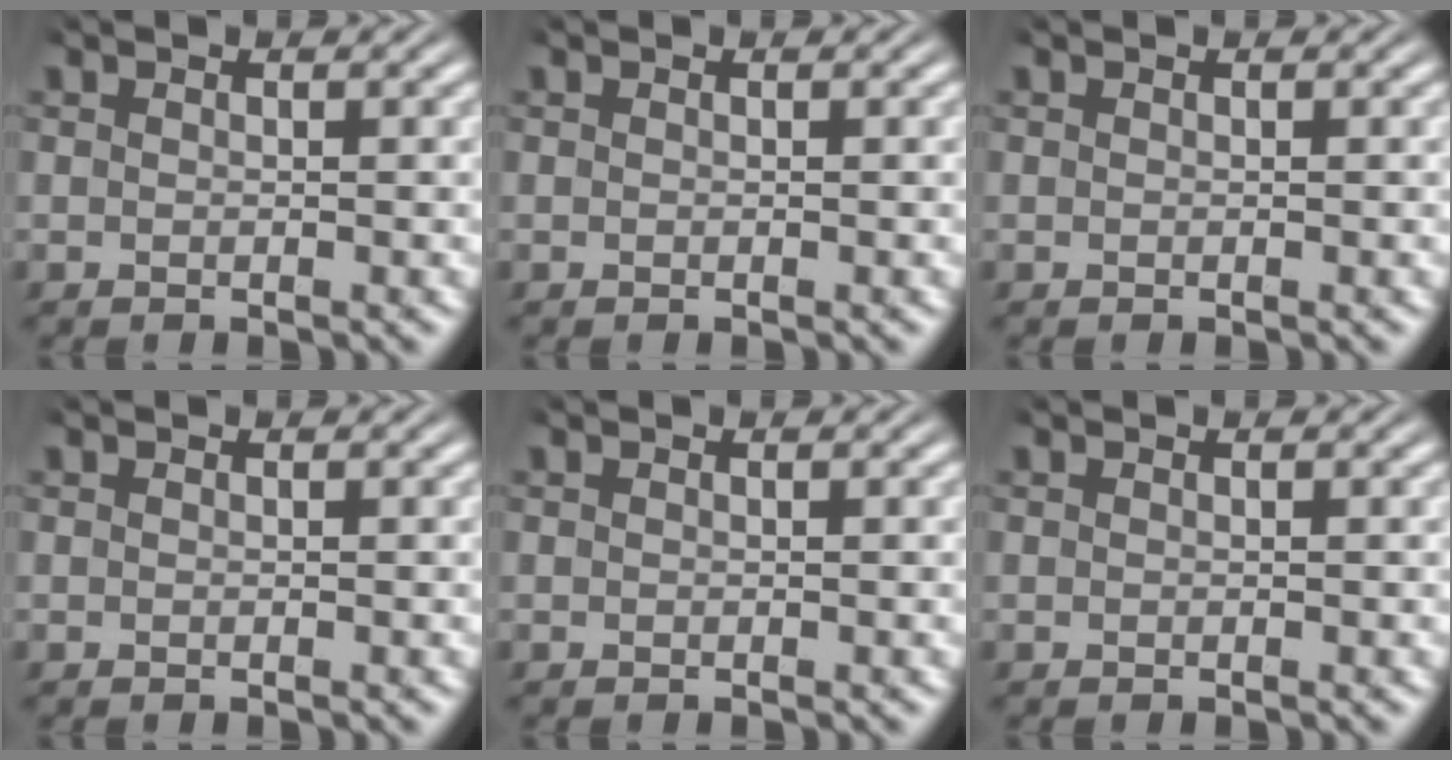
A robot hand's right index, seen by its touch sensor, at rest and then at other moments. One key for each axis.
{"total": 0.0}
{"total": 0.0}
{"total": 0.0}
{"total": 0.0}
{"total": 0.0}